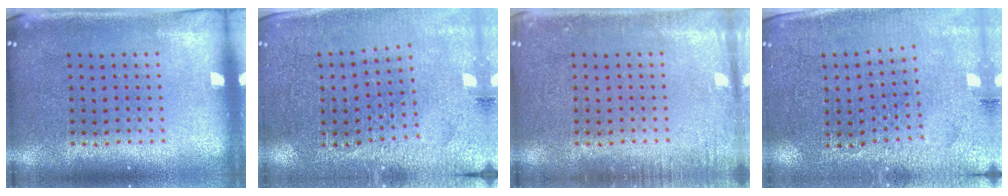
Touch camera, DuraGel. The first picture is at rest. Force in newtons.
{"total": 2.8, "press": 2.8, "slide": 0.2}
{"total": 1.7, "press": 1.7, "slide": 0.2}
{"total": 2.8, "press": 2.8, "slide": 0.5}